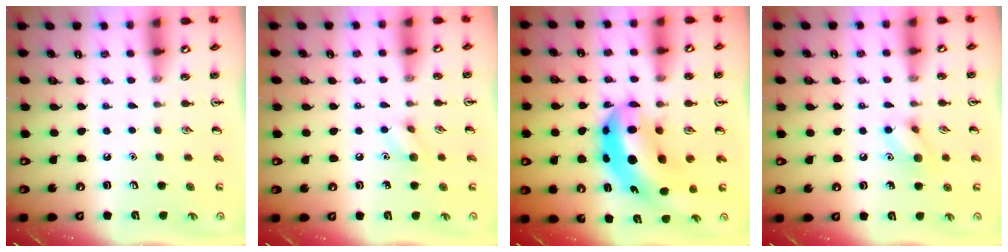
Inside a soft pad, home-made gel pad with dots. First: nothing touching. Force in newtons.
{"total": 6.1, "press": 6.0, "slide": 1.1}
{"total": 11.9, "press": 11.3, "slide": 3.6}
{"total": 8.3, "press": 8.3, "slide": 0.5}